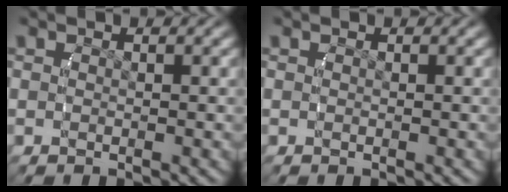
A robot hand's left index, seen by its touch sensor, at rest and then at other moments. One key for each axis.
{"total": 0.0}